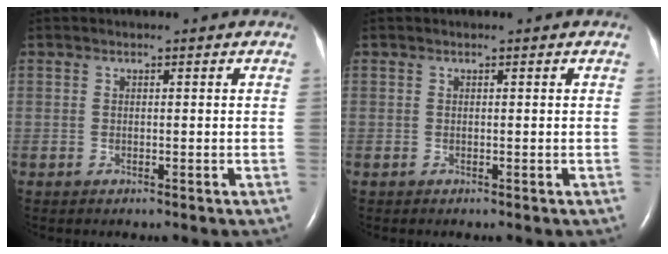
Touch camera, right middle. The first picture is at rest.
{"total": 0.0}